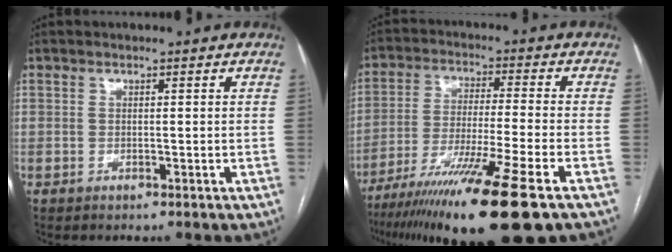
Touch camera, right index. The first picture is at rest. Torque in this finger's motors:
{"motor_torque": [1.49, -0.65, 1.05, 0.21]}